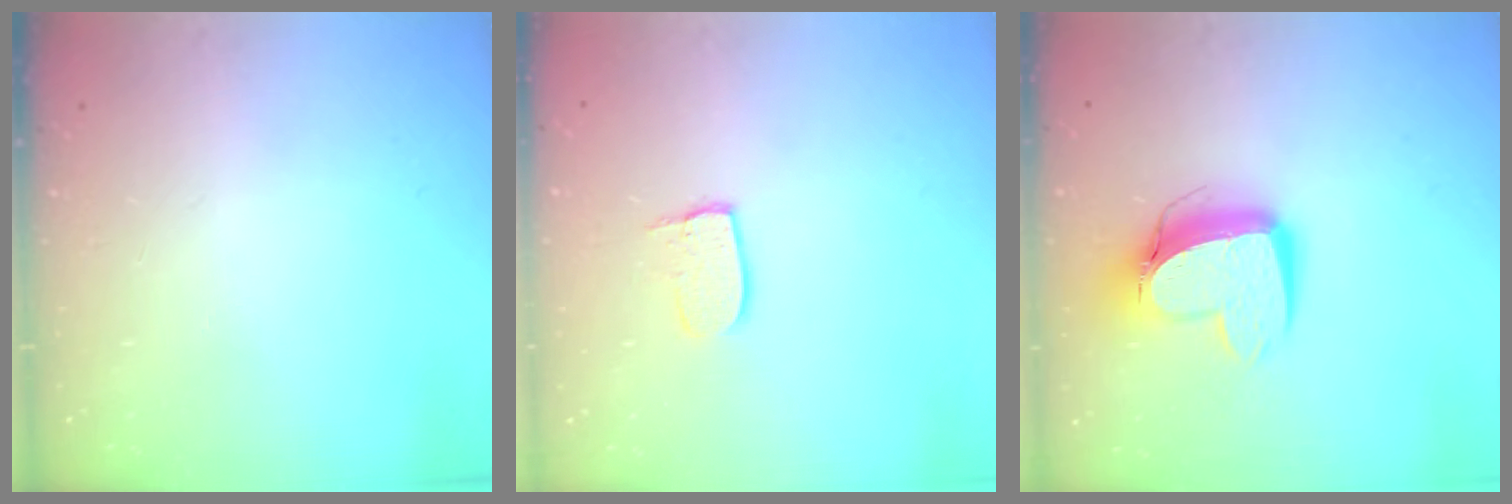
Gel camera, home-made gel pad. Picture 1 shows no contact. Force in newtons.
{"total": 6.1, "press": 6.1, "slide": 0.5}
{"total": 12.5, "press": 12.4, "slide": 1.2}